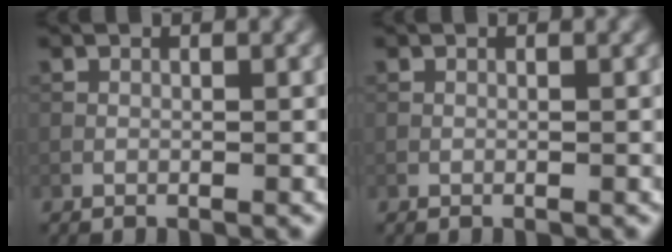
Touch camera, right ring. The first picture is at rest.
{"total": 0.0}